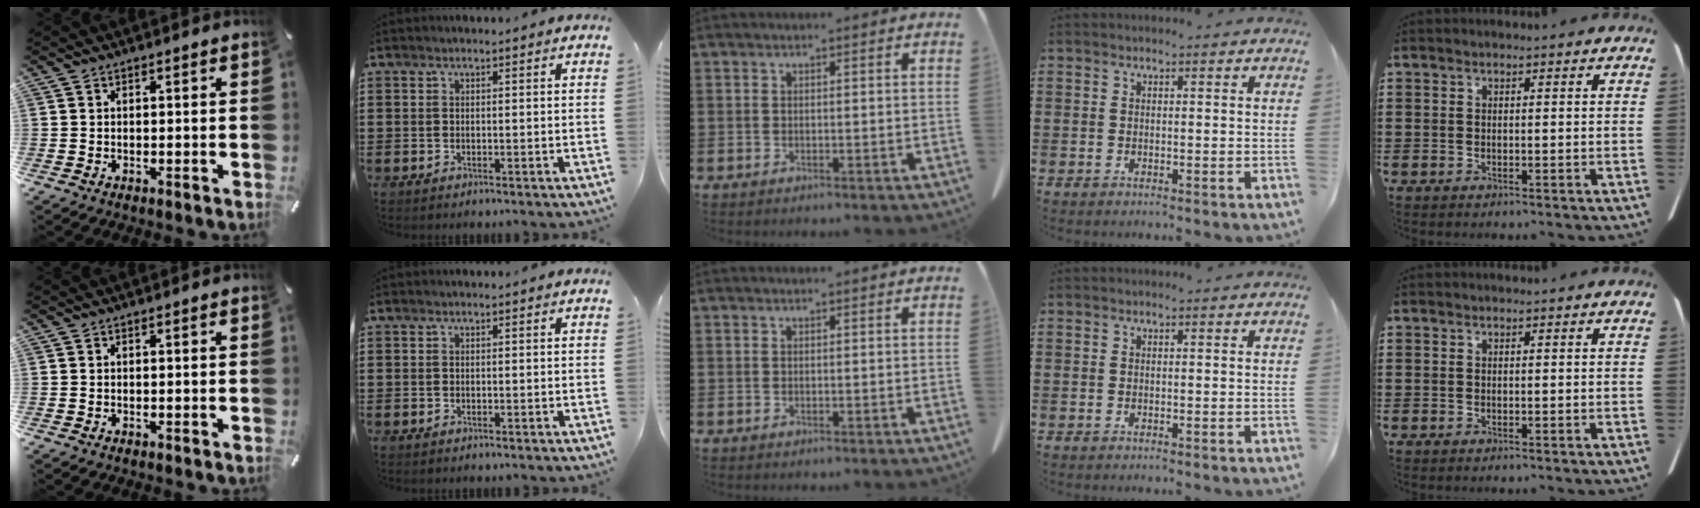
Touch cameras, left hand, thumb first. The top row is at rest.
{}